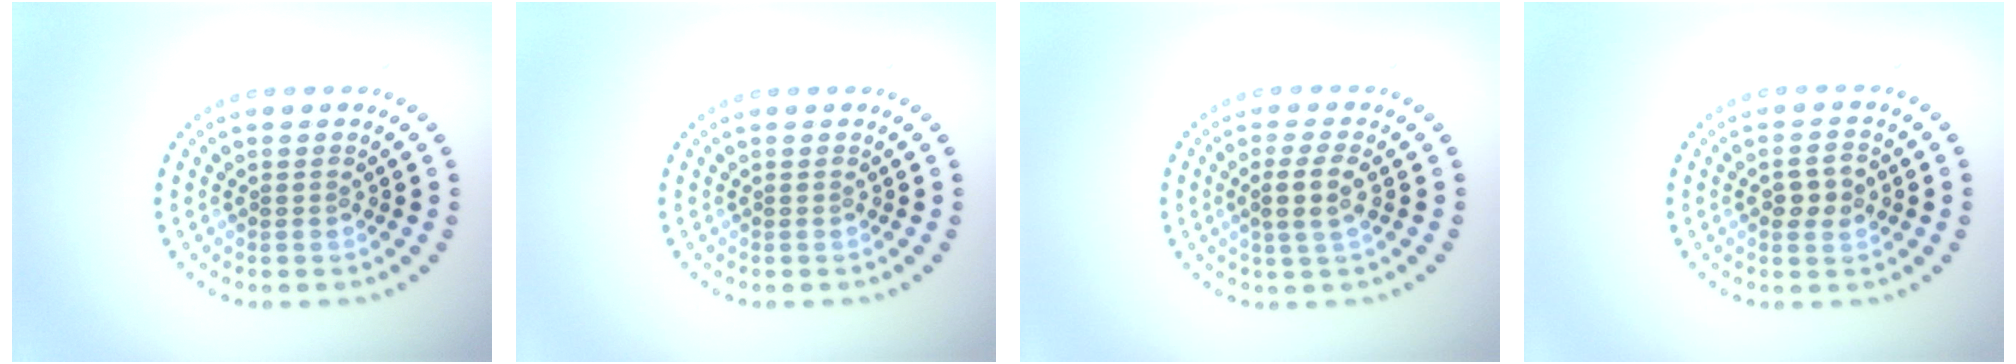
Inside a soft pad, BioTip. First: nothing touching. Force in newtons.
{"total": 0.0}
{"total": 2.5, "press": 2.2, "slide": 1.1}
{"total": 2.5, "press": 2.5, "slide": 0.4}